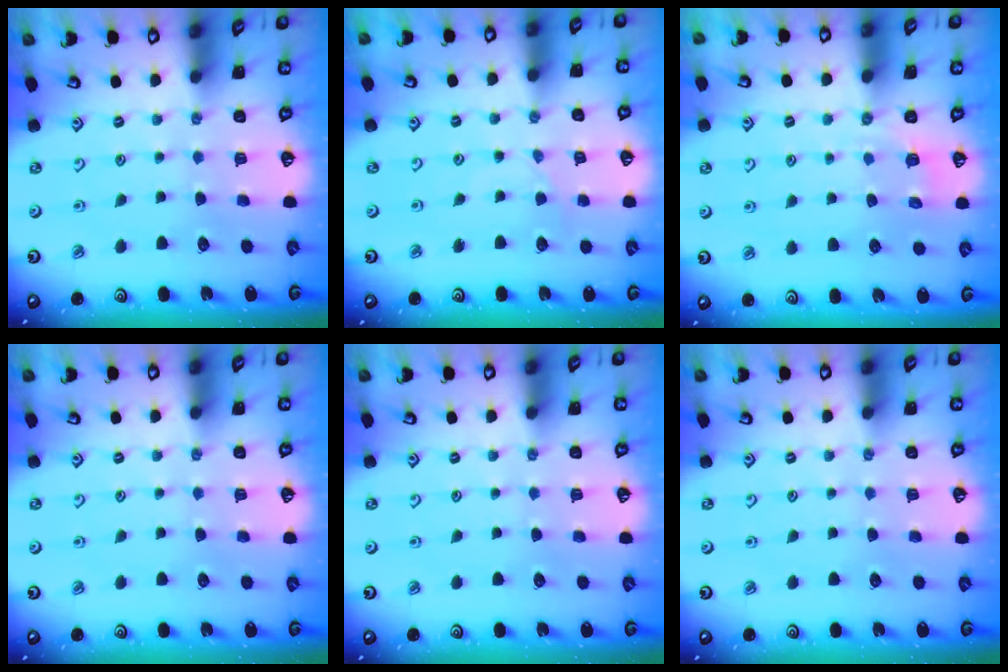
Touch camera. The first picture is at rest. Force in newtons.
{"total": 1.8, "press": 1.7, "slide": 0.4}
{"total": 2.1, "press": 1.0, "slide": 1.9}
{"total": 0.0}
{"total": 0.0}
{"total": 0.0}